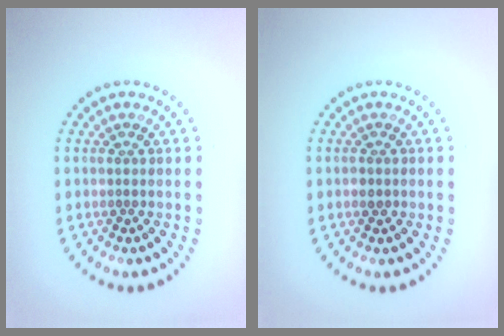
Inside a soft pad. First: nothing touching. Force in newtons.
{"total": 1.0, "press": 0.9, "slide": 0.4}